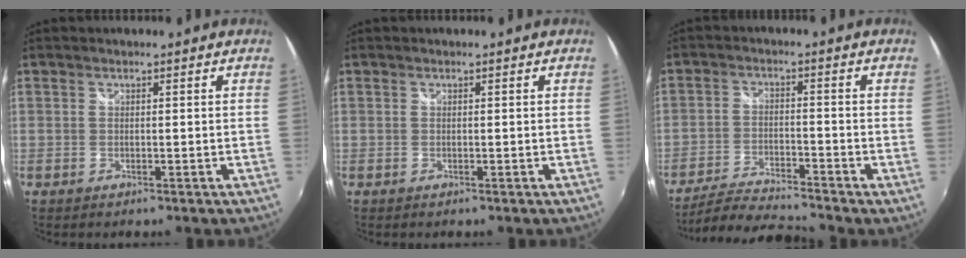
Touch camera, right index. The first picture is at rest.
{"total": 0.0}
{"total": 8.8, "force": [-8.1, 0.5, 3.4], "torque": [-0.085, -0.011, -0.156]}